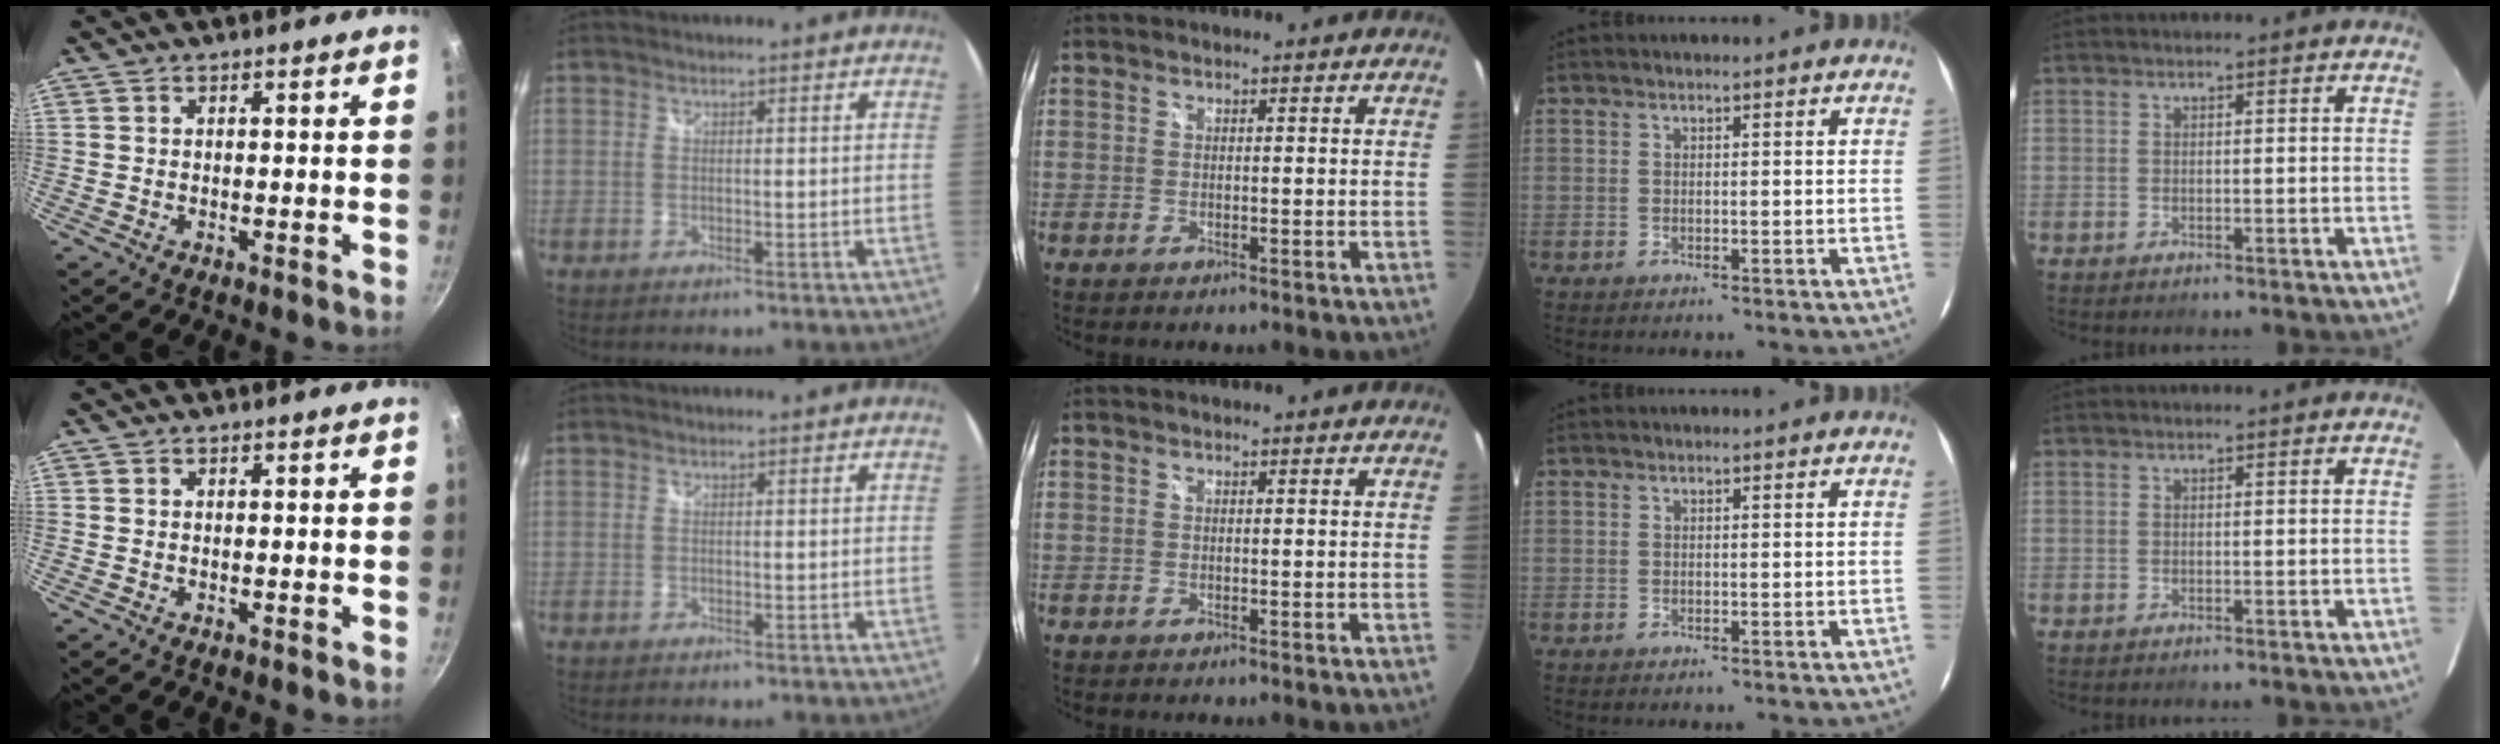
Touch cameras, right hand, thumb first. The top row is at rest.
{}